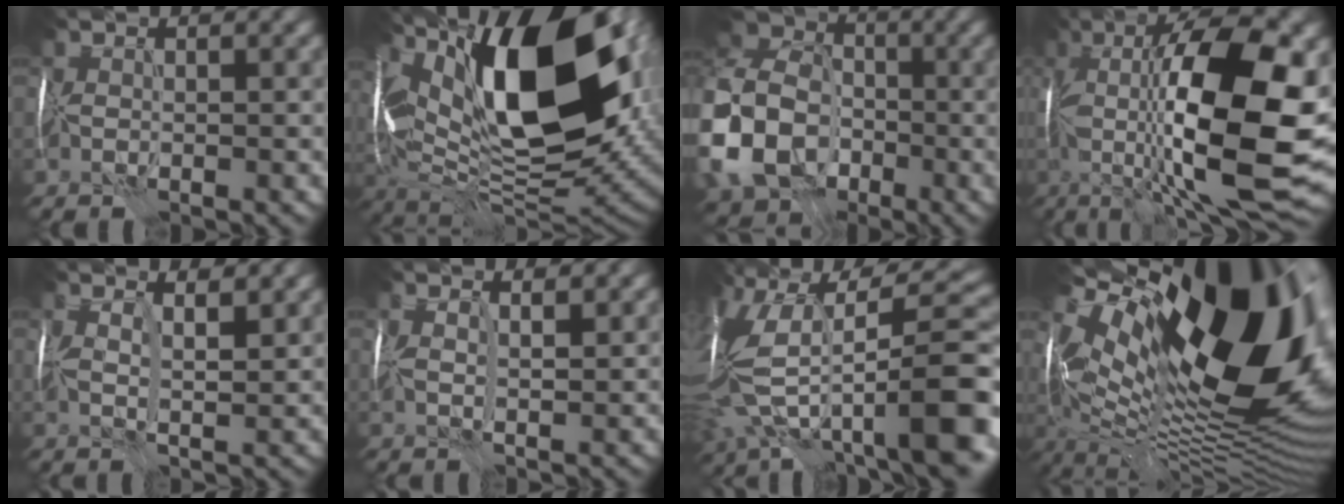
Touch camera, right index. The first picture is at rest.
{"total": 19.2, "force": [5.3, 8.0, 16.6], "torque": [-0.272, 0.021, 0.084]}
{"total": 12.9, "force": [-4.1, 9.7, 7.5], "torque": [-0.185, -0.017, -0.094]}
{"total": 17.0, "force": [0.5, 4.9, 16.2], "torque": [-0.261, 0.009, 0.013]}
{"total": 4.5, "force": [2.8, 1.4, 3.2], "torque": [-0.050, 0.010, 0.034]}
{"total": 3.2, "force": [2.0, 0.9, 2.3], "torque": [-0.035, 0.009, 0.021]}
{"total": 15.3, "force": [-0.6, 7.6, 13.2], "torque": [-0.257, 0.012, 0.009]}
{"total": 20.1, "force": [4.0, 9.9, 17.1], "torque": [-0.313, 0.013, 0.068]}